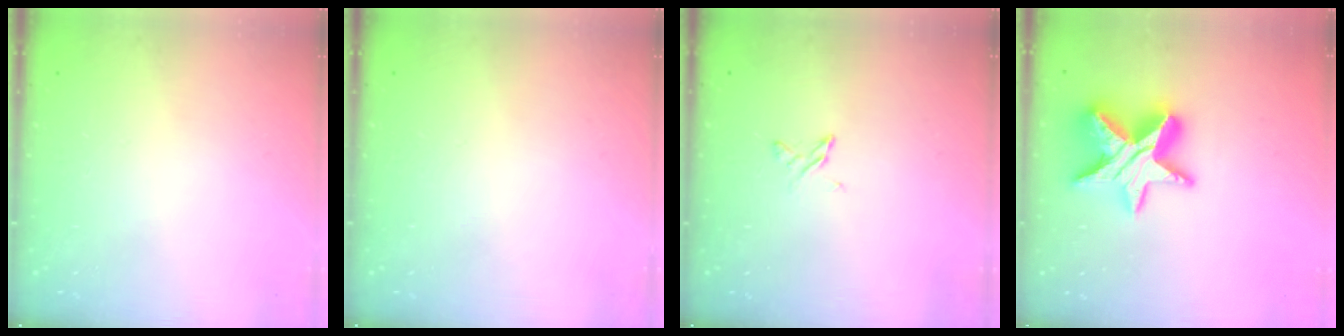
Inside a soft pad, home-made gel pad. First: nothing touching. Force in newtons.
{"total": 0.0}
{"total": 3.0, "press": 2.9, "slide": 0.4}
{"total": 15.4, "press": 15.4, "slide": 1.0}